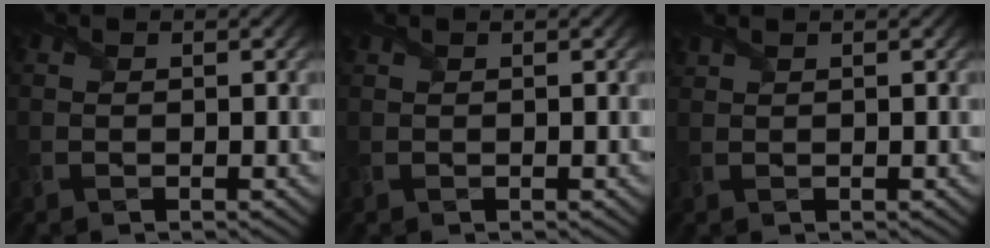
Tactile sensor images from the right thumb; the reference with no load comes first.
{"total": 0.6, "force": [0.6, -0.1, 0.2], "torque": [-0.008, 0.006, 0.010]}
{"total": 1.2, "force": [1.1, -0.2, 0.3], "torque": [-0.011, 0.008, 0.027]}